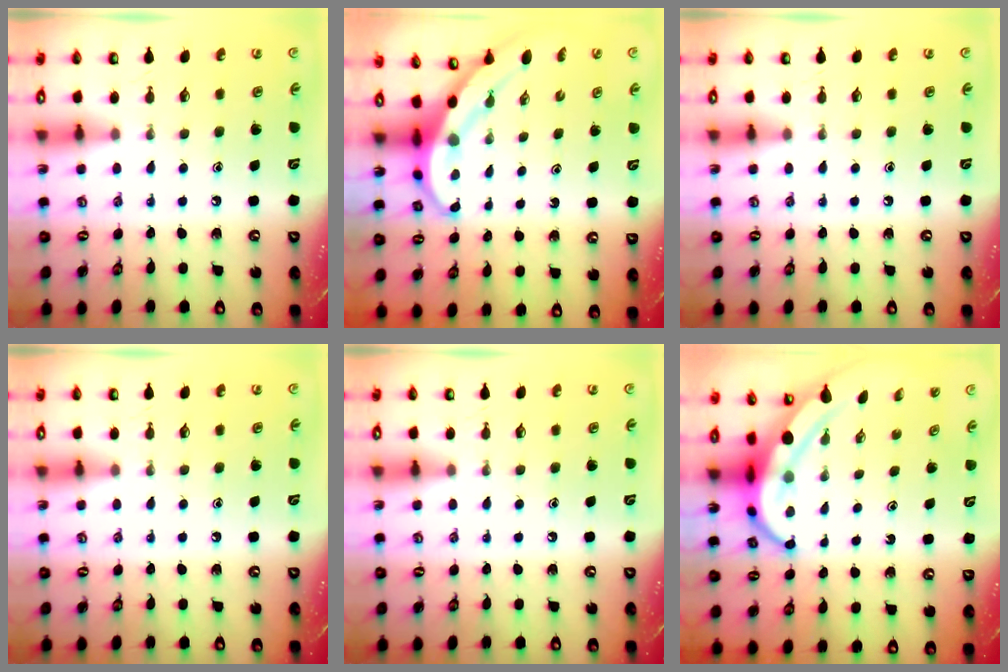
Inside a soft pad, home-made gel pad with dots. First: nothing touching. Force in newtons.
{"total": 3.7, "press": 3.7, "slide": 0.3}
{"total": 0.0}
{"total": 0.0}
{"total": 0.0}
{"total": 7.0, "press": 6.9, "slide": 1.1}